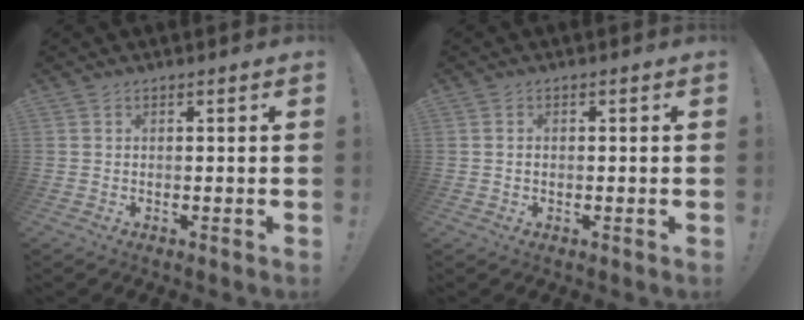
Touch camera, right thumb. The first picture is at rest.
{"total": 0.9, "force": [0.1, 0.6, 0.6], "torque": [-0.014, 0.004, 0.002]}